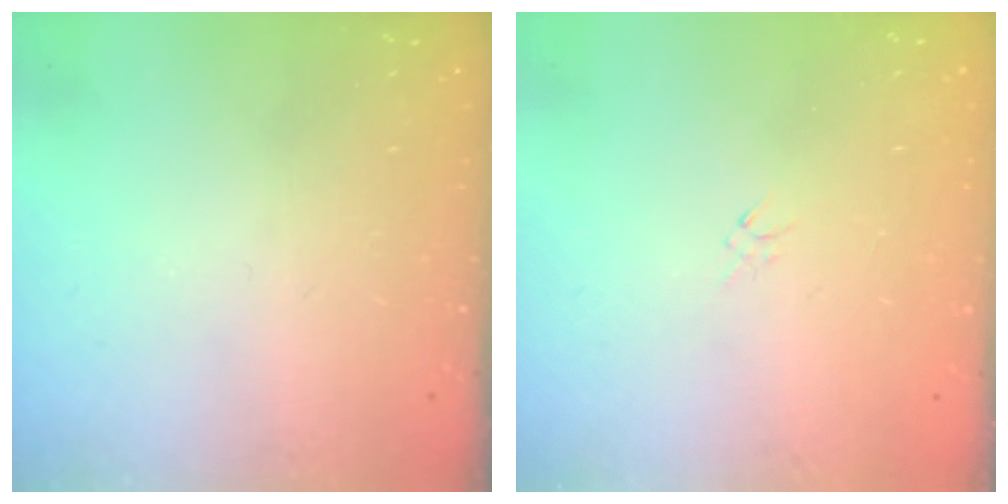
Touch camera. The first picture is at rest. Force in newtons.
{"total": 0.9, "press": 0.8, "slide": 0.4}